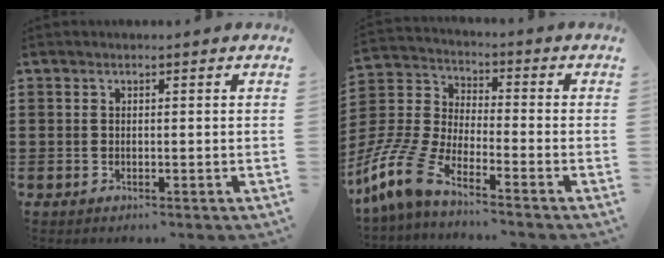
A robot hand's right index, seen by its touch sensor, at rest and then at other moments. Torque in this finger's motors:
{"motor_torque": [0.96, 0.21, 0.69, 0.21]}